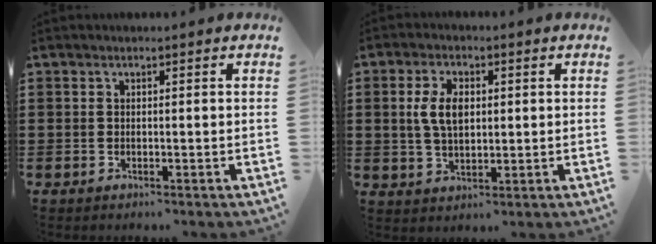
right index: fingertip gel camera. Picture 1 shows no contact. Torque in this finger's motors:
{"motor_torque": [0.85, -0.13, 0.39, 0.11]}